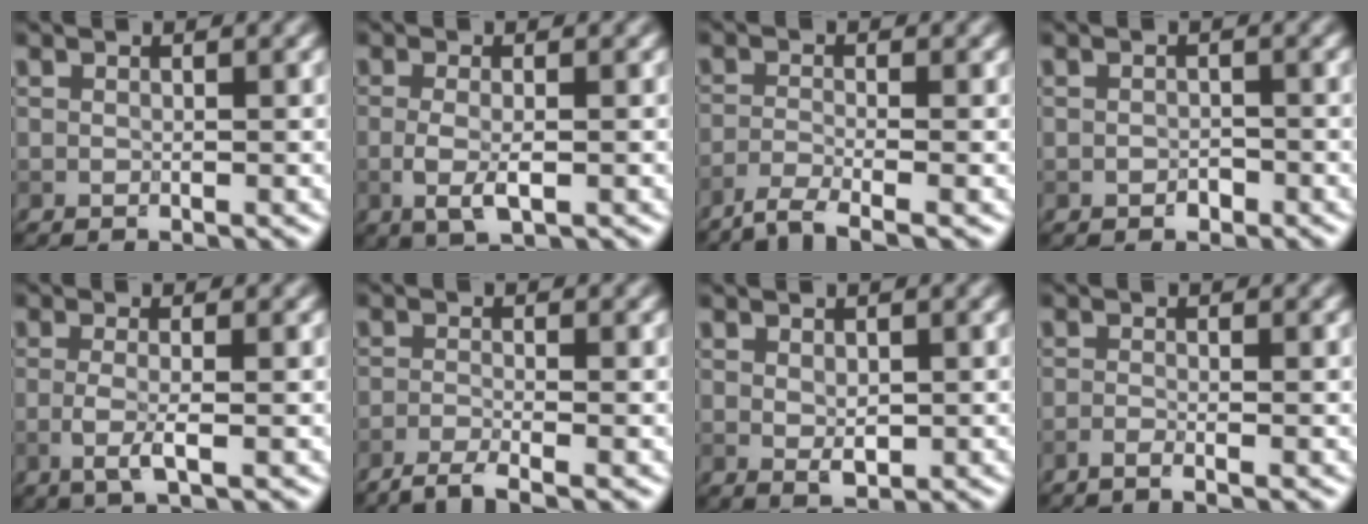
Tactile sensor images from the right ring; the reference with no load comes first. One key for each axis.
{"total": 2.7, "fx": -0.7, "fy": 0.8, "fz": 2.5, "tx": -0.059, "ty": -0.005, "tz": -0.018}
{"total": 3.3, "fx": -2.6, "fy": 0.5, "fz": 1.9, "tx": -0.036, "ty": -0.003, "tz": -0.063}
{"total": 0.8, "fx": -0.5, "fy": 0.6, "fz": 0.3, "tx": -0.004, "ty": 0.003, "tz": -0.008}
{"total": 2.4, "fx": -0.7, "fy": 0.5, "fz": 2.2, "tx": -0.049, "ty": 0.000, "tz": -0.021}
{"total": 3.0, "fx": -2.3, "fy": 0.5, "fz": 1.8, "tx": -0.036, "ty": -0.002, "tz": -0.057}
{"total": 1.8, "fx": 0.1, "fy": 1.2, "fz": 1.4, "tx": -0.025, "ty": -0.003, "tz": 0.004}
{"total": 1.4, "fx": -1.1, "fy": 0.2, "fz": 0.9, "tx": -0.017, "ty": -0.003, "tz": -0.030}